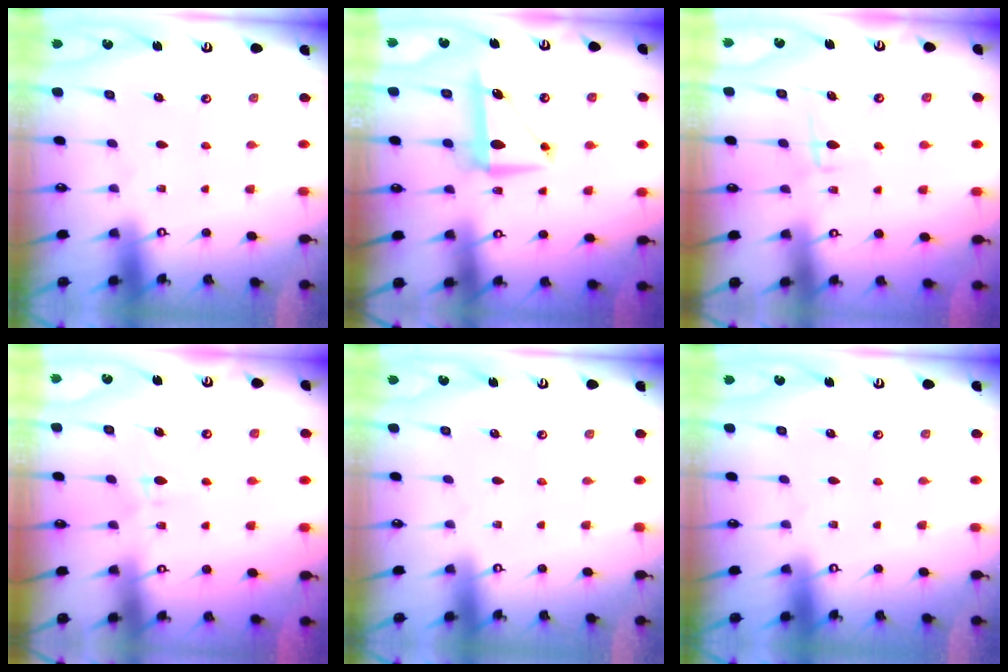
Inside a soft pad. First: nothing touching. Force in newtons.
{"total": 8.4, "press": 8.0, "slide": 2.5}
{"total": 6.6, "press": 6.5, "slide": 1.0}
{"total": 6.0, "press": 5.9, "slide": 1.2}
{"total": 0.0}
{"total": 0.0}